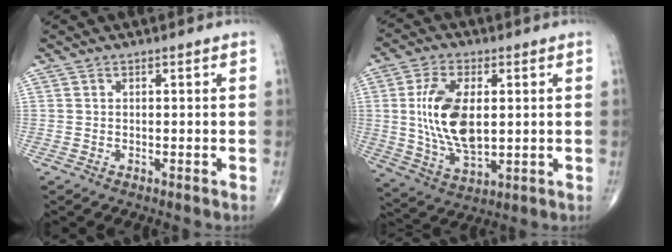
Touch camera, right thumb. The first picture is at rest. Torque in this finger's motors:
{"motor_torque": [1.47, 2.41, 1.78, 0.06, 0.19]}